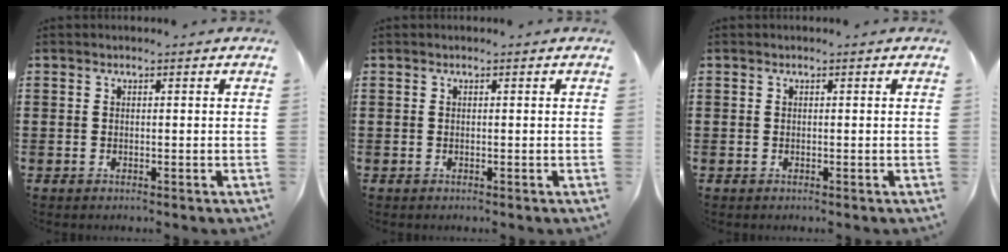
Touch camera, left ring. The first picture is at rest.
{"total": 0.0}
{"total": 0.0}